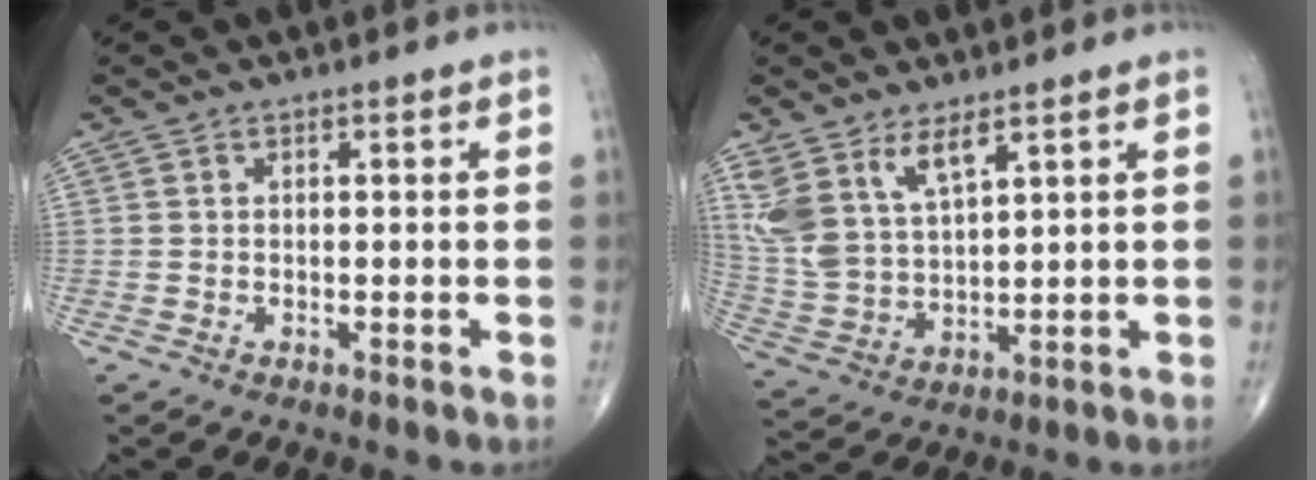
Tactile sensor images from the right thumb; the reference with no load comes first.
{"total": 10.5, "force": [6.3, 4.6, 7.0], "torque": [-0.146, -0.025, 0.143]}